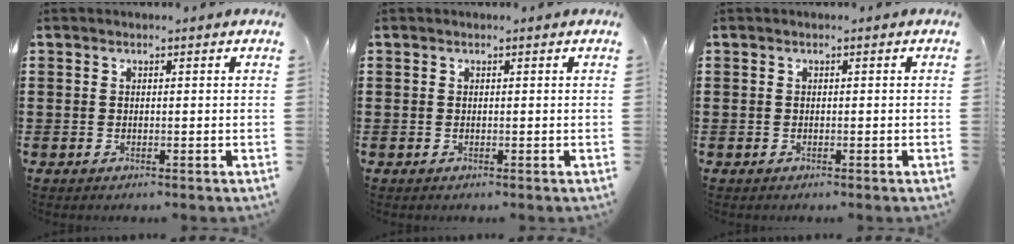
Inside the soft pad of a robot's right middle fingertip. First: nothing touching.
{"total": 0.0}
{"total": 0.0}